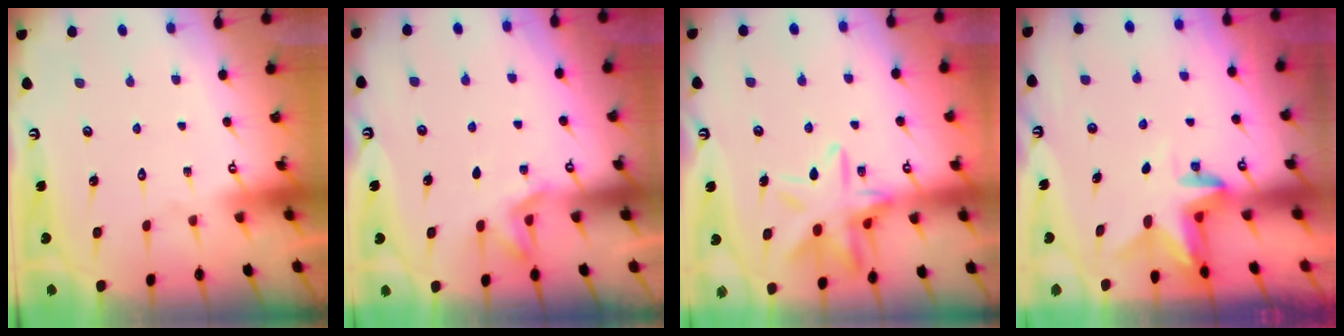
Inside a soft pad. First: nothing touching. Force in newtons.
{"total": 3.7, "press": 3.2, "slide": 1.8}
{"total": 14.9, "press": 14.9, "slide": 1.2}
{"total": 3.0, "press": 3.0, "slide": 0.3}